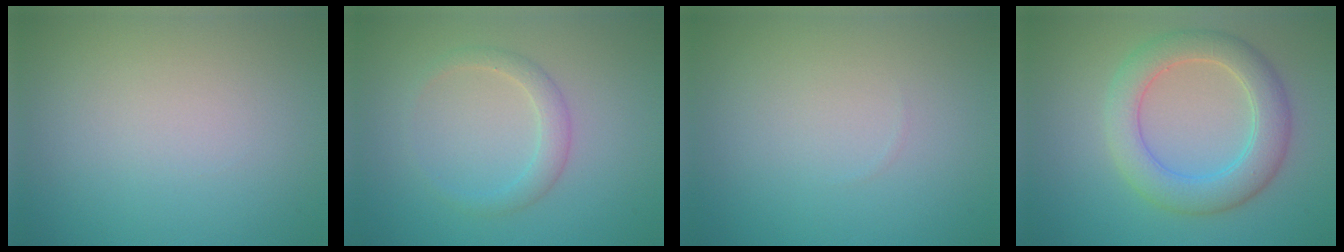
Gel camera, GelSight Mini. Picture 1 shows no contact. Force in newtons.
{"total": 1.9, "press": 1.9, "slide": 0.1}
{"total": 0.0}
{"total": 5.3, "press": 5.2, "slide": 0.4}